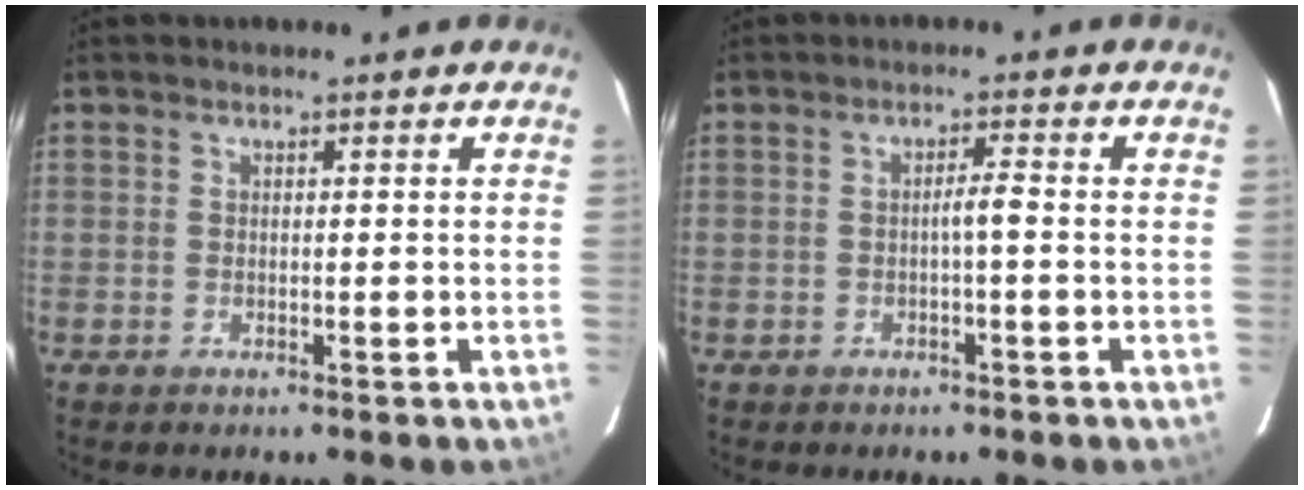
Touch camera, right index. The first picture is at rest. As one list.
[{"total": 1.9, "force": [-0.5, -0.1, 1.9], "torque": [-0.029, 0.003, -0.007]}]